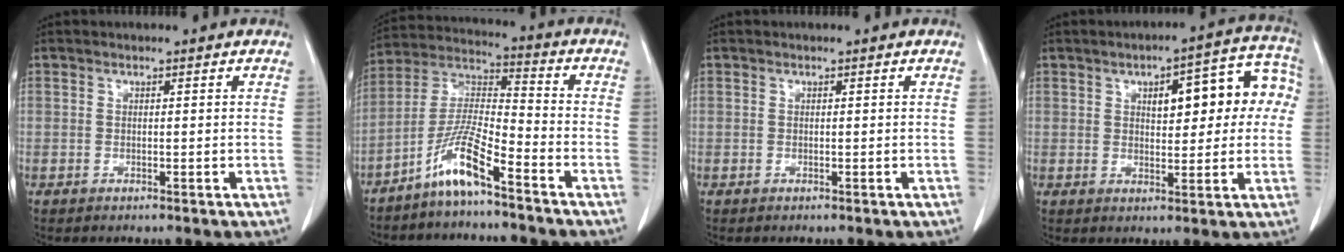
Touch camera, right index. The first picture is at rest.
{"total": 9.3, "force": [-6.3, 0.6, 6.8], "torque": [-0.149, -0.003, -0.129]}
{"total": 0.0}
{"total": 11.9, "force": [2.5, 4.5, 10.7], "torque": [-0.127, 0.042, 0.033]}